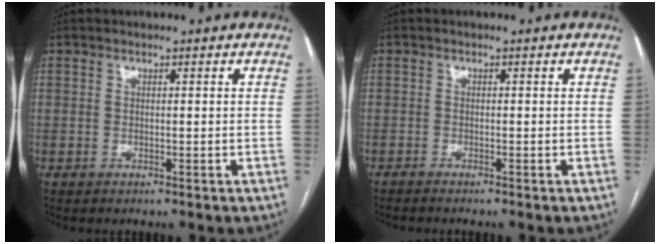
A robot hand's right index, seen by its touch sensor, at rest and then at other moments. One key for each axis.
{"total": 1.8, "fx": -1.6, "fy": -0.2, "fz": 0.8, "tx": -0.014, "ty": -0.002, "tz": -0.021}